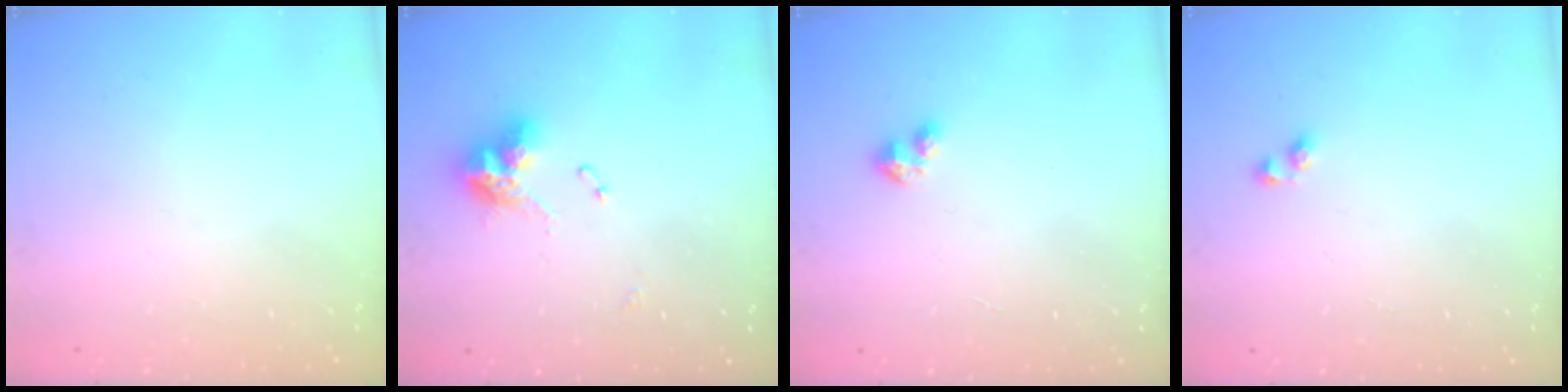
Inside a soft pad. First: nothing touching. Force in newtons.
{"total": 11.3, "press": 11.2, "slide": 1.0}
{"total": 3.4, "press": 3.4, "slide": 0.4}
{"total": 2.7, "press": 2.6, "slide": 0.6}